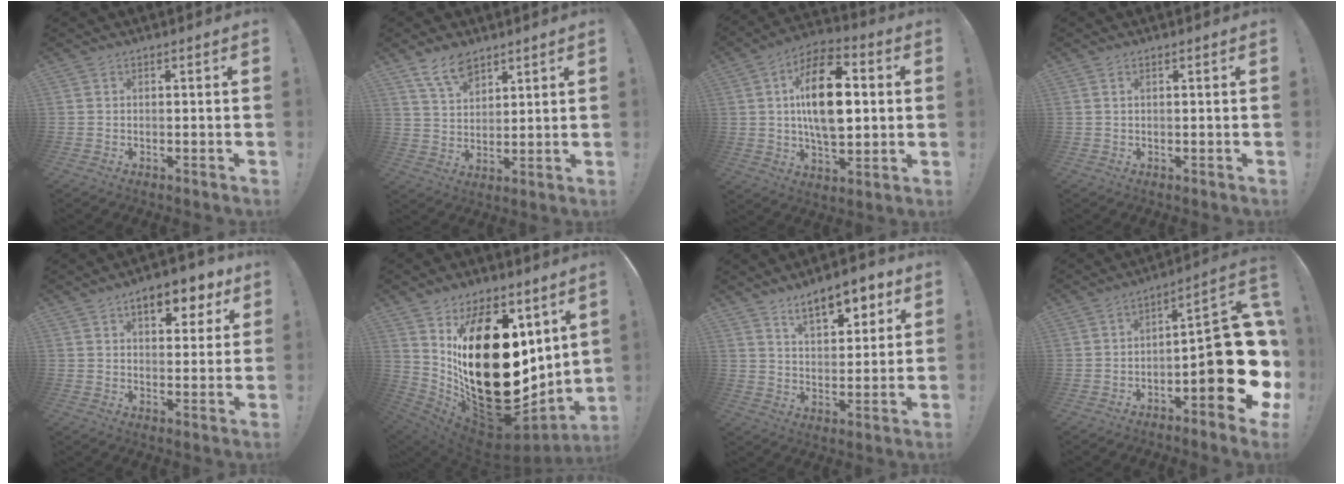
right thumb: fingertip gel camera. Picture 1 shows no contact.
{"total": 9.3, "force": [6.7, 4.8, 4.4], "torque": [-0.081, -0.031, 0.128]}
{"total": 20.9, "force": [2.6, 11.9, 17.0], "torque": [-0.292, 0.012, 0.039]}
{"total": 0.9, "force": [0.4, 0.3, 0.8], "torque": [-0.022, 0.004, 0.009]}
{"total": 10.0, "force": [5.4, 4.4, 7.1], "torque": [-0.088, -0.026, 0.090]}
{"total": 34.4, "force": [2.6, 20.0, 28.0], "torque": [-0.467, -0.038, 0.099]}
{"total": 11.5, "force": [7.5, 4.8, 7.4], "torque": [-0.100, -0.042, 0.127]}
{"total": 18.7, "force": [-4.7, 5.9, 17.1], "torque": [-0.212, 0.021, -0.065]}